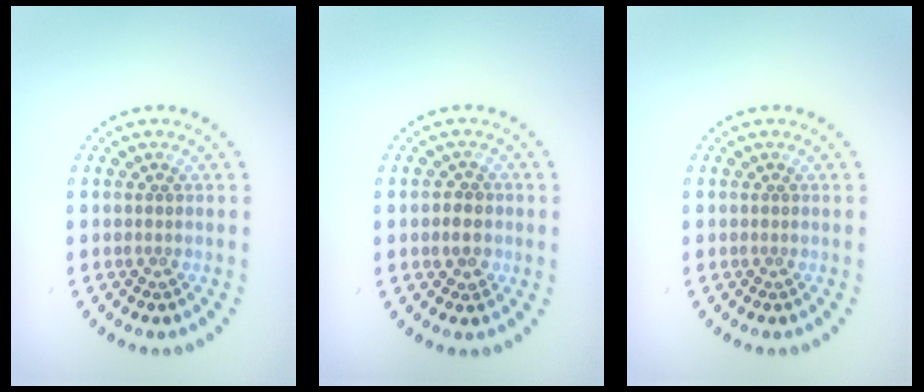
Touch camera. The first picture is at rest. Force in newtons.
{"total": 1.6, "press": 1.5, "slide": 0.5}
{"total": 0.0}